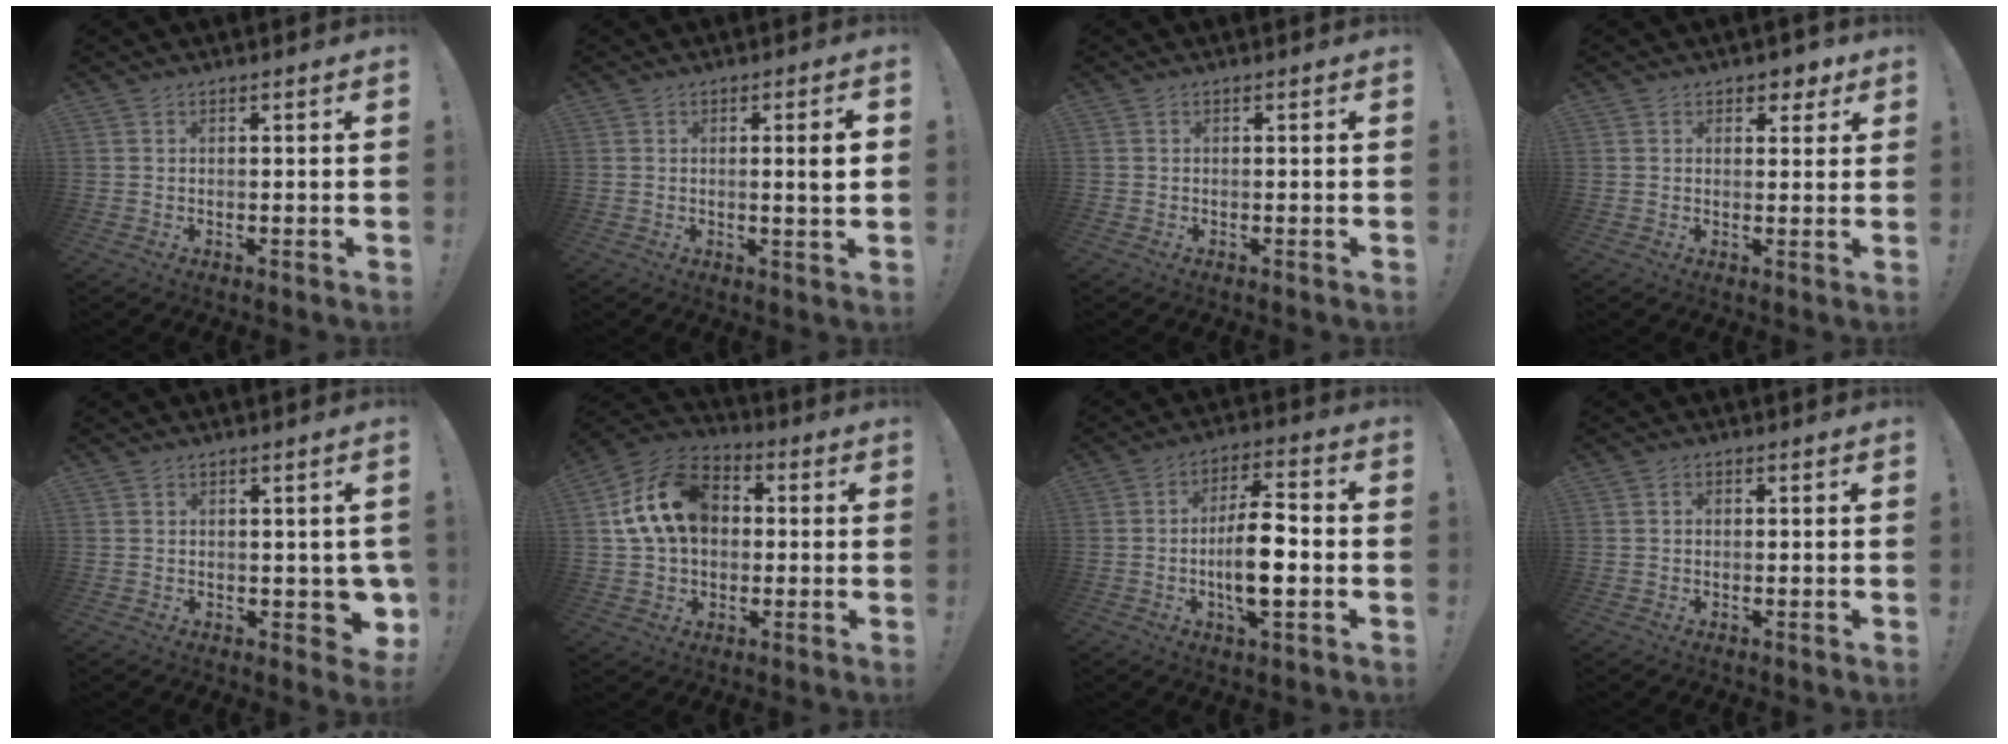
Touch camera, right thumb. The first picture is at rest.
{"total": 5.1, "force": [0.4, -0.1, 5.0], "torque": [-0.078, -0.005, 0.001]}
{"total": 0.0}
{"total": 3.9, "force": [2.6, 2.6, 1.3], "torque": [0.003, -0.017, 0.042]}
{"total": 4.9, "force": [-0.6, 3.2, 3.6], "torque": [-0.028, 0.002, -0.004]}
{"total": 17.8, "force": [3.6, 13.0, 11.6], "torque": [-0.193, 0.010, 0.073]}
{"total": 12.7, "force": [-2.4, 4.1, 11.8], "torque": [-0.217, 0.003, -0.052]}
{"total": 0.9, "force": [-0.3, 0.8, 0.3], "torque": [-0.007, 0.003, -0.005]}